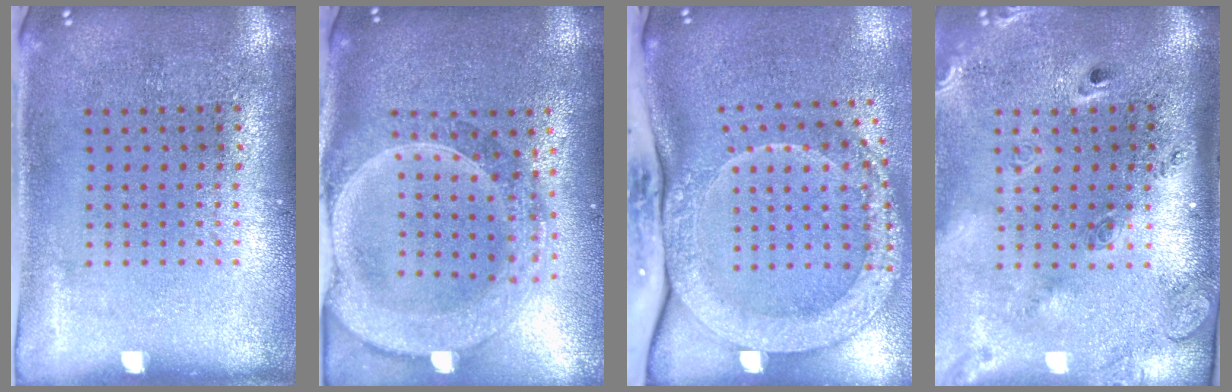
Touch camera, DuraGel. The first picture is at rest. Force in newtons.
{"total": 2.8, "press": 2.4, "slide": 1.4}
{"total": 3.1, "press": 2.2, "slide": 2.2}
{"total": 2.8, "press": 1.9, "slide": 2.0}